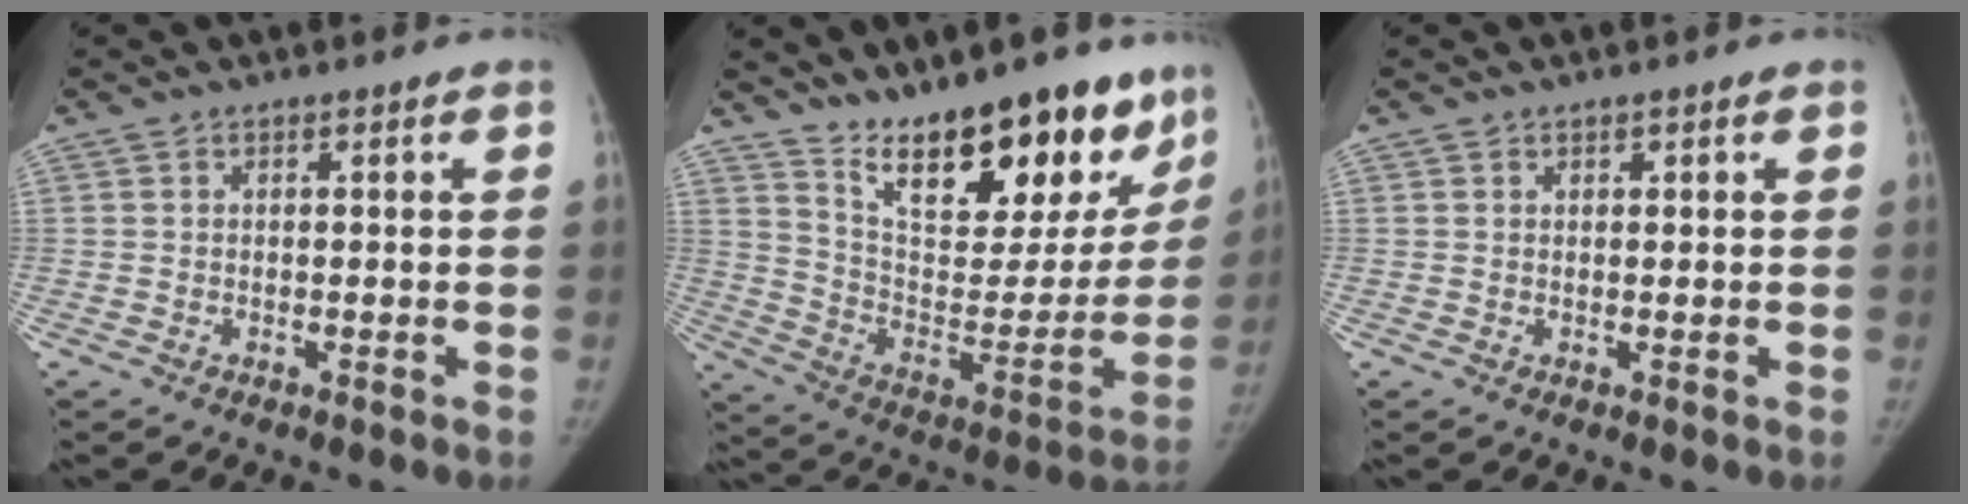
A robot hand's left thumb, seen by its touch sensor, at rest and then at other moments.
{"total": 24.7, "force": [17.8, 9.7, 14.1], "torque": [-0.157, -0.098, 0.284]}
{"total": 0.7, "force": [0.5, 0.4, 0.2], "torque": [0.003, -0.003, 0.007]}